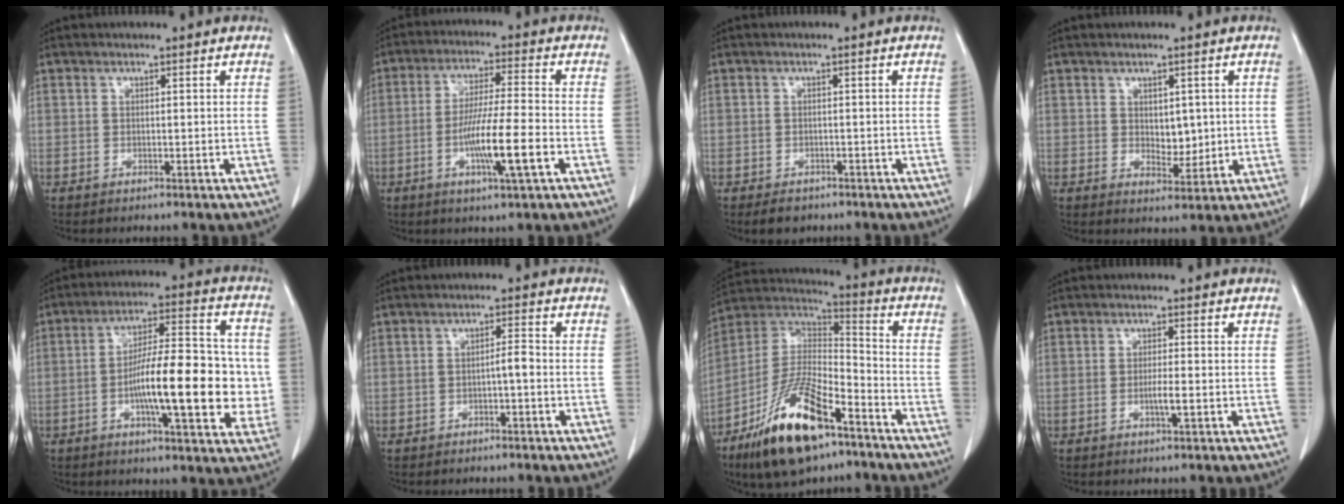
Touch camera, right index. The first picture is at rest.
{"total": 10.2, "force": [-3.3, 0.0, 9.6], "torque": [-0.177, -0.012, -0.062]}
{"total": 2.9, "force": [-2.1, 1.8, 0.9], "torque": [-0.016, 0.001, -0.023]}
{"total": 3.9, "force": [0.5, 2.3, 3.1], "torque": [-0.040, -0.007, 0.016]}
{"total": 16.9, "force": [-2.6, 4.1, 16.2], "torque": [-0.249, 0.020, -0.039]}
{"total": 2.1, "force": [-0.8, 0.2, 1.9], "torque": [-0.029, 0.003, -0.015]}
{"total": 19.1, "force": [-11.7, 5.8, 13.9], "torque": [-0.286, -0.009, -0.210]}
{"total": 2.4, "force": [-0.8, 0.0, 2.2], "torque": [-0.043, -0.002, -0.013]}